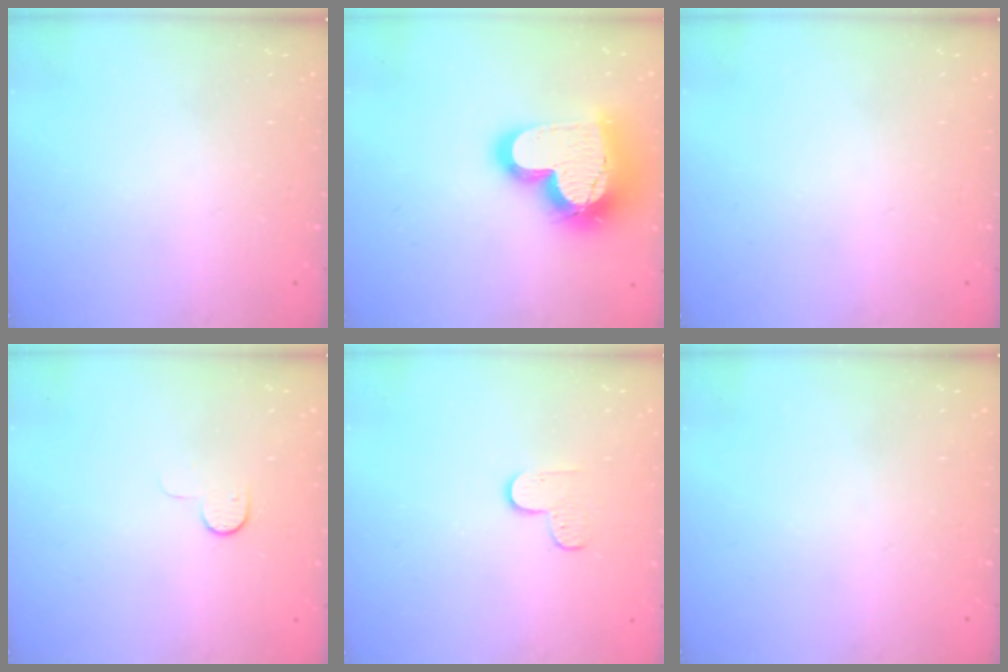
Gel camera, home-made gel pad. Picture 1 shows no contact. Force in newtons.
{"total": 23.1, "press": 23.0, "slide": 1.8}
{"total": 0.0}
{"total": 4.9, "press": 4.9, "slide": 0.5}
{"total": 3.5, "press": 3.5, "slide": 0.4}
{"total": 0.0}